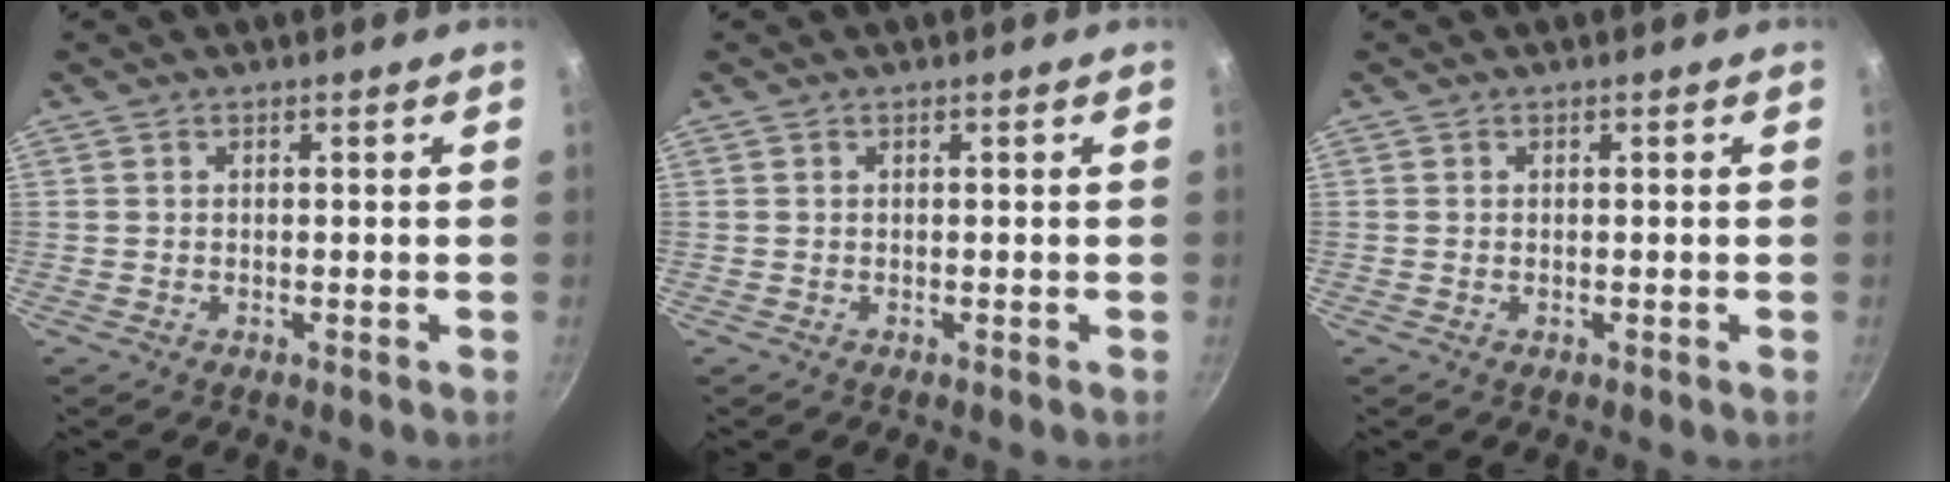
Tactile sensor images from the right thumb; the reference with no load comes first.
{"total": 0.0}
{"total": 0.0}